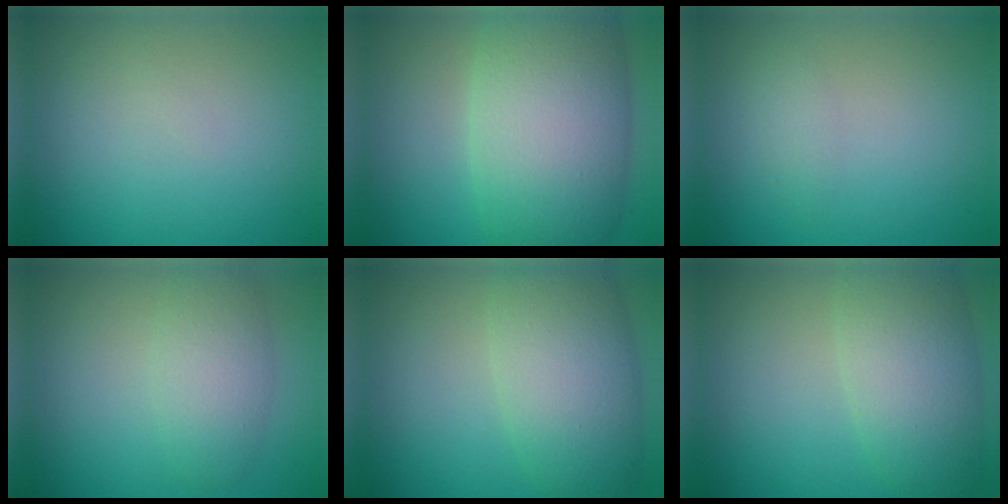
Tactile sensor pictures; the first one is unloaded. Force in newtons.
{"total": 11.2, "press": 11.2, "slide": 0.2}
{"total": 0.9, "press": 0.9, "slide": 0.1}
{"total": 3.5, "press": 3.5, "slide": 0.1}
{"total": 7.4, "press": 7.4, "slide": 0.4}
{"total": 6.4, "press": 6.4, "slide": 0.3}